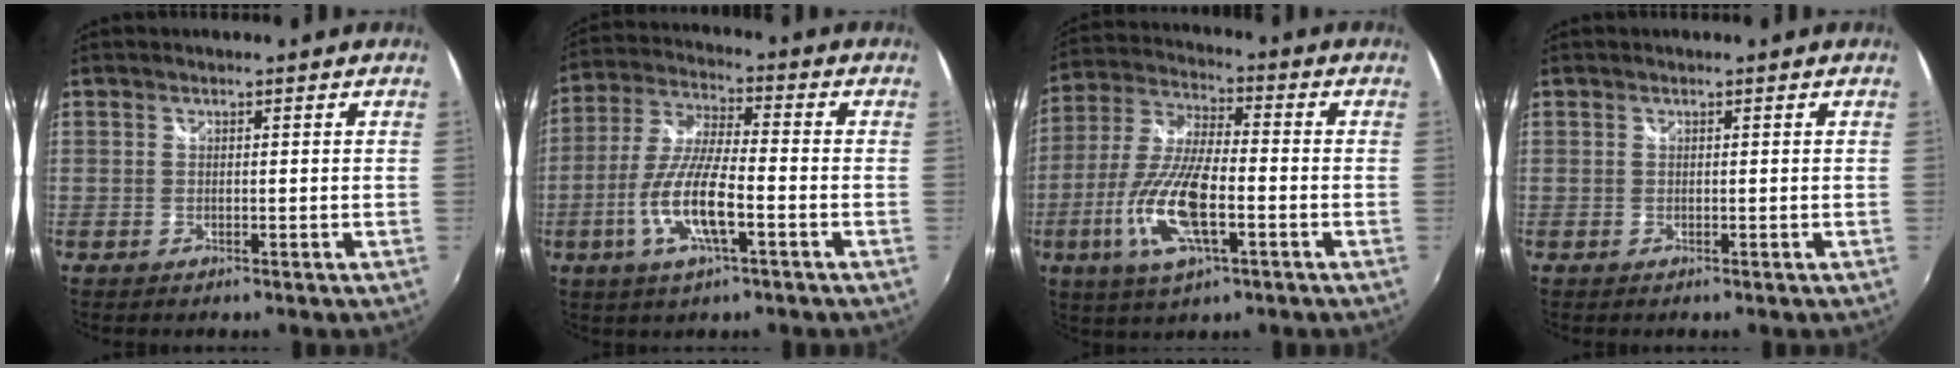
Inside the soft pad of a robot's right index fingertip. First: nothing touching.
{"total": 12.1, "force": [-4.2, 2.7, 11.0], "torque": [-0.232, -0.005, -0.079]}
{"total": 15.0, "force": [-5.2, 4.7, 13.3], "torque": [-0.281, -0.010, -0.101]}
{"total": 0.0}